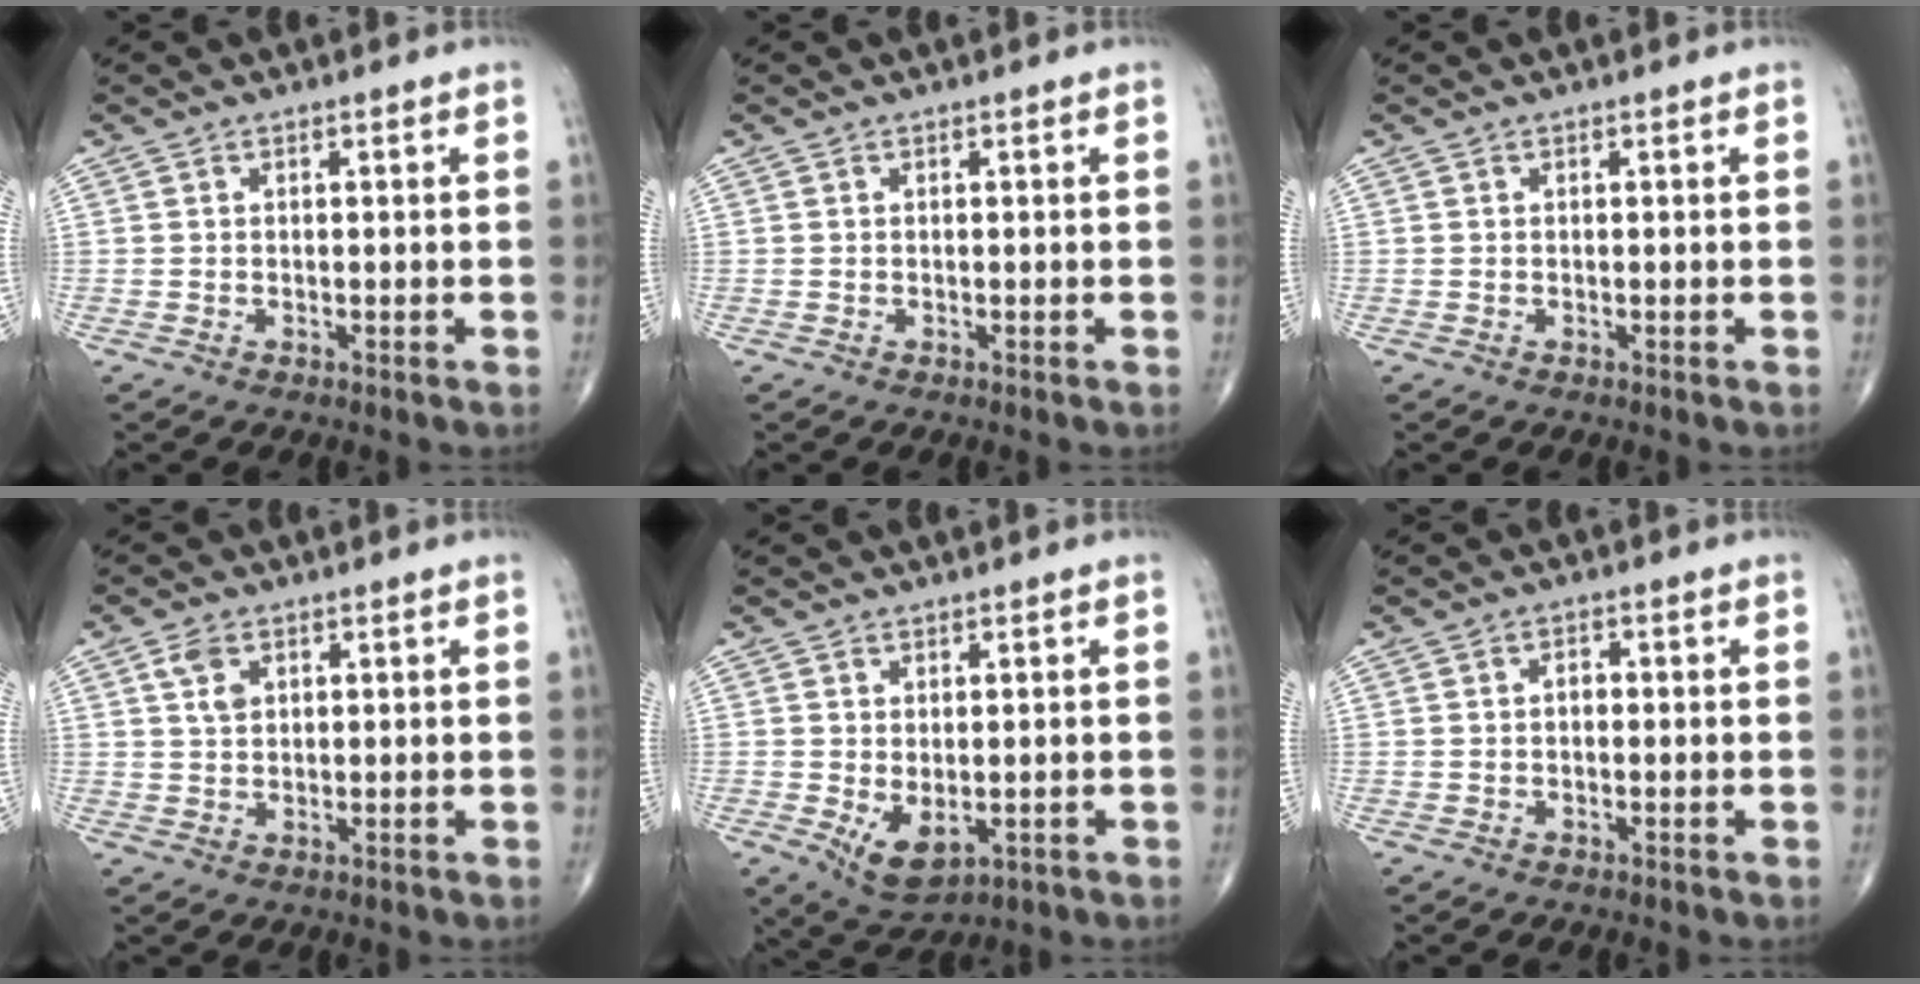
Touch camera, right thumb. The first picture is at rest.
{"total": 0.0}
{"total": 0.0}
{"total": 3.7, "force": [1.6, 2.3, 2.4], "torque": [-0.040, -0.002, 0.032]}
{"total": 5.8, "force": [-1.0, 3.2, 4.7], "torque": [-0.070, -0.010, -0.001]}
{"total": 1.4, "force": [-0.1, 0.9, 1.0], "torque": [-0.012, 0.005, -0.003]}